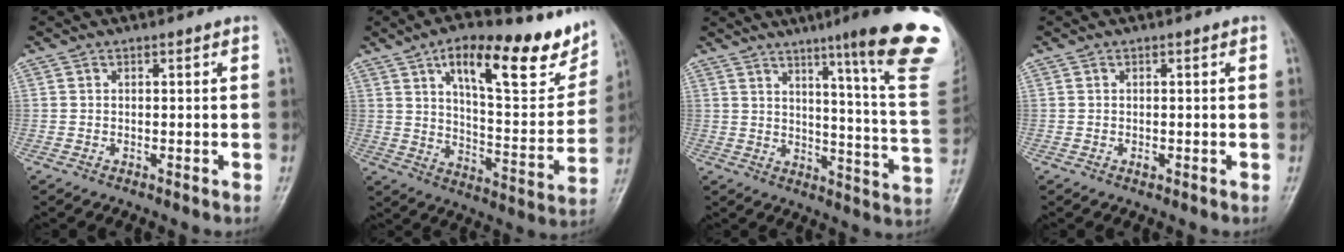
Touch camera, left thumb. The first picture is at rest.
{"total": 21.3, "force": [12.8, 7.5, 15.3], "torque": [-0.172, -0.053, 0.197]}
{"total": 22.5, "force": [13.5, 1.0, 17.9], "torque": [-0.216, -0.082, 0.172]}
{"total": 0.9, "force": [-0.1, 0.5, 0.7], "torque": [-0.005, 0.000, -0.002]}